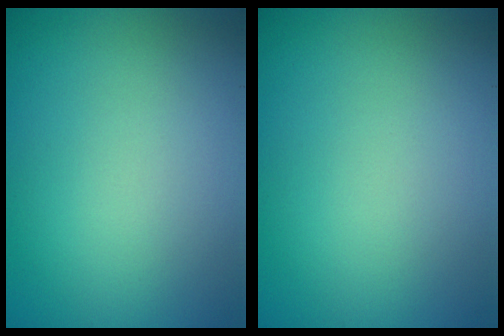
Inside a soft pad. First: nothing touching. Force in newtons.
{"total": 0.0}